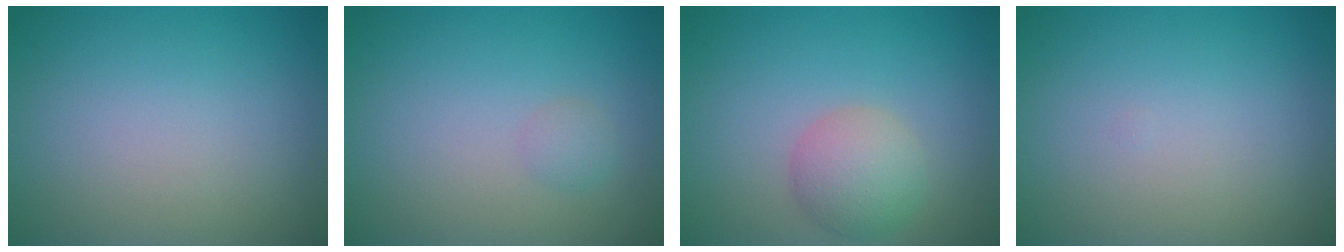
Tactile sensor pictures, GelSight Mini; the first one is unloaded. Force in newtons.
{"total": 1.0, "press": 1.0, "slide": 0.0}
{"total": 3.5, "press": 3.4, "slide": 0.3}
{"total": 0.0}